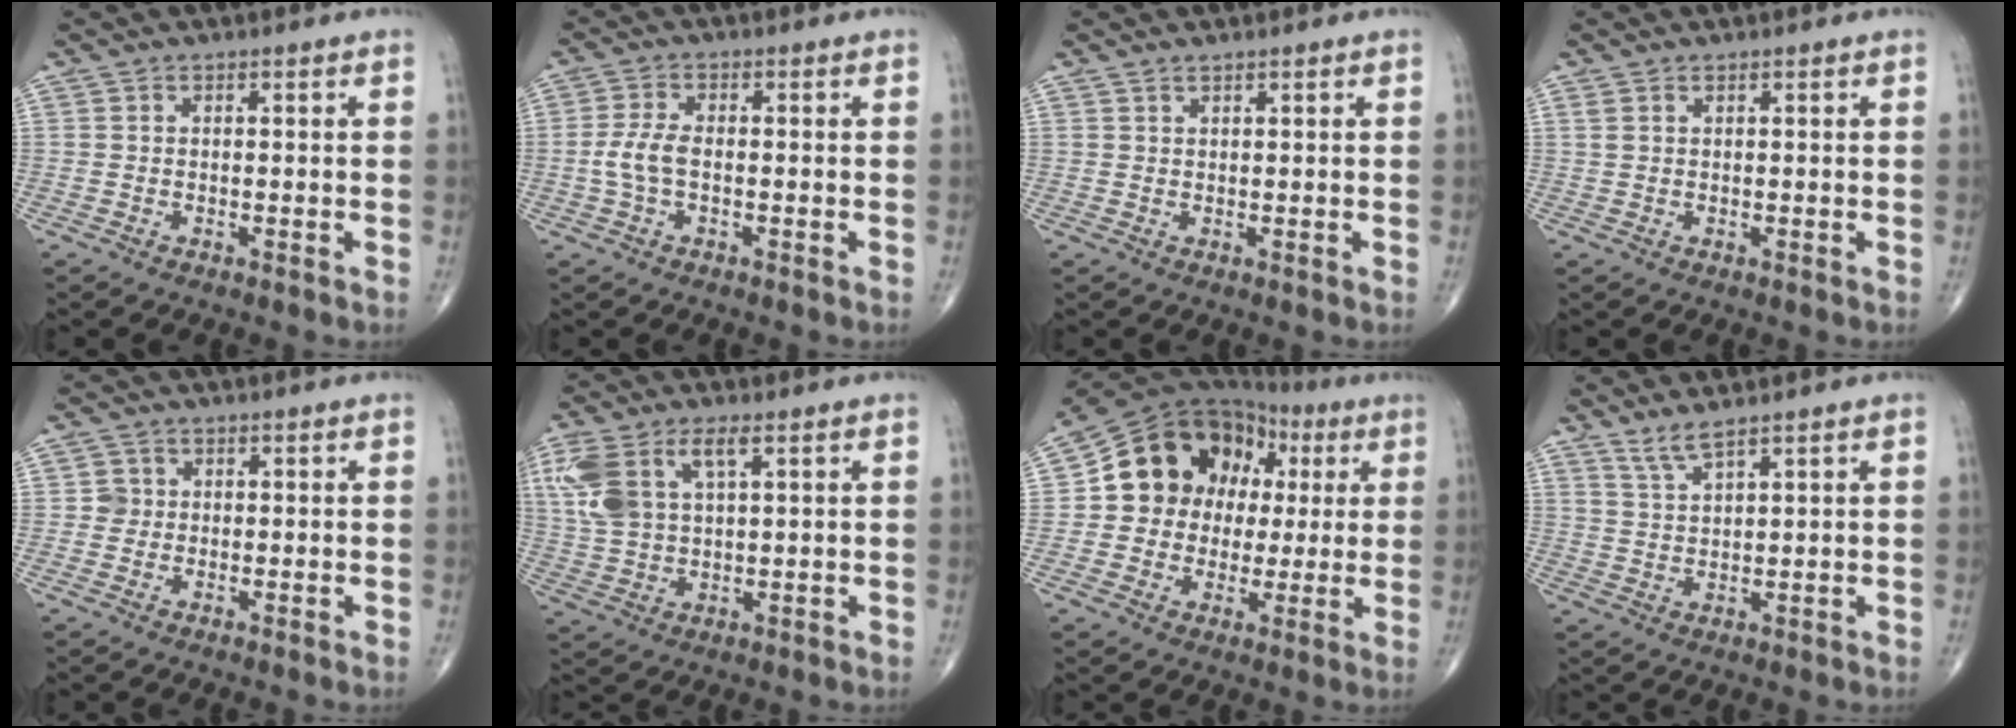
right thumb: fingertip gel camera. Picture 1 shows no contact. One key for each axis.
{"total": 4.4, "fx": -0.6, "fy": 2.2, "fz": 3.8, "tx": -0.094, "ty": 0.011, "tz": -0.016}
{"total": 0.7, "fx": 0.7, "fy": 0.2, "fz": 0.2, "tx": -0.006, "ty": -0.004, "tz": 0.014}
{"total": 1.0, "fx": 0.6, "fy": 0.3, "fz": 0.6, "tx": -0.016, "ty": 0.010, "tz": 0.019}
{"total": 2.0, "fx": 0.0, "fy": 2.0, "fz": 0.3, "tx": 0.009, "ty": 0.006, "tz": -0.004}
{"total": 11.6, "fx": 4.3, "fy": 5.8, "fz": 9.1, "tx": -0.211, "ty": 0.007, "tz": 0.089}
{"total": 17.2, "fx": 3.1, "fy": 14.1, "fz": 9.3, "tx": -0.109, "ty": 0.034, "tz": 0.055}
{"total": 3.6, "fx": 2.9, "fy": 0.3, "fz": 2.0, "tx": -0.044, "ty": -0.020, "tz": 0.064}